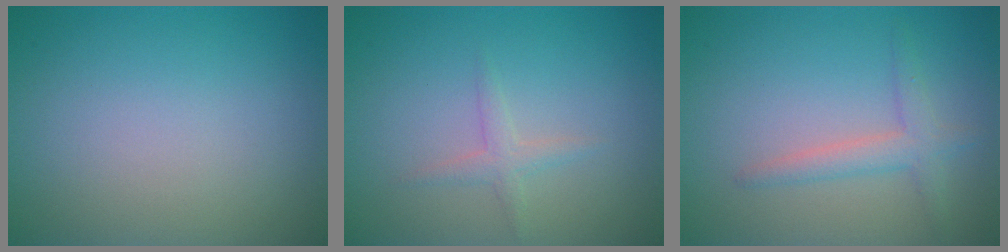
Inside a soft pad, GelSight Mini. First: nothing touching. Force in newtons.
{"total": 1.3, "press": 1.3, "slide": 0.1}
{"total": 2.3, "press": 2.3, "slide": 0.1}